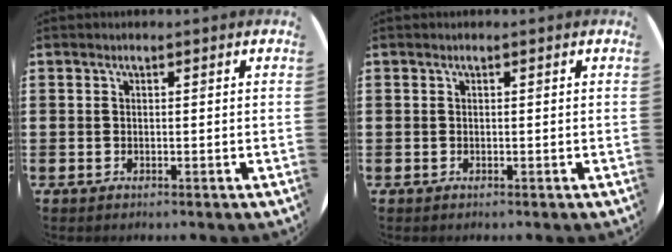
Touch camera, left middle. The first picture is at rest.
{"total": 0.0}